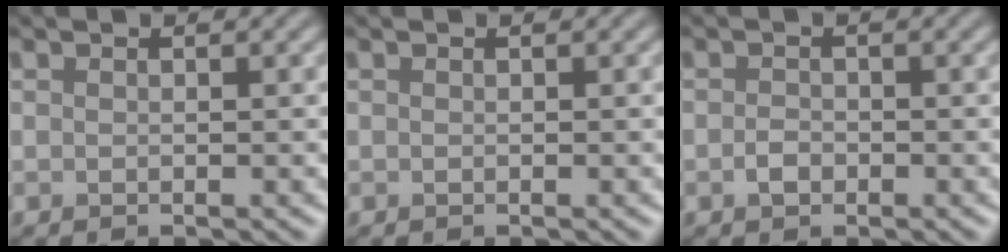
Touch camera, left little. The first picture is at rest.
{"total": 0.0}
{"total": 1.3, "force": [-0.6, 0.9, 0.7], "torque": [-0.014, 0.000, -0.016]}